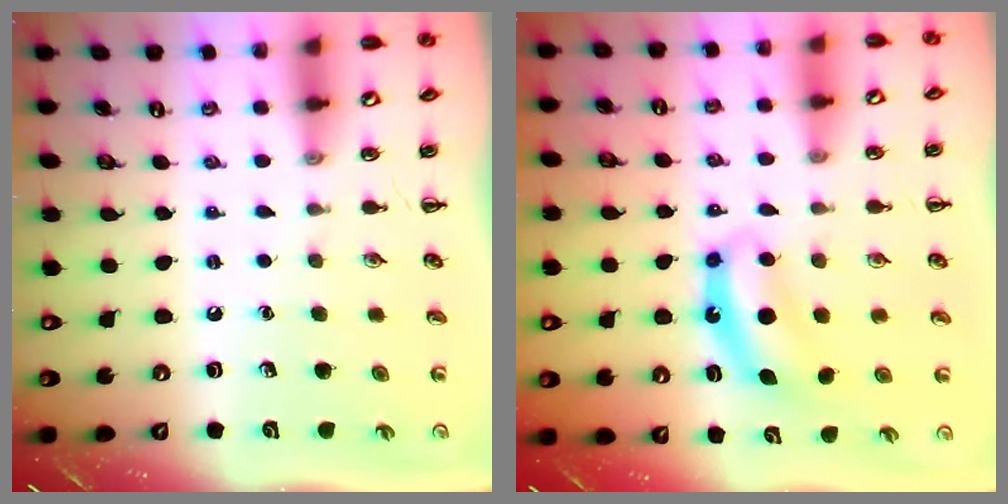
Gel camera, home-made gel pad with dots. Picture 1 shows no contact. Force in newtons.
{"total": 7.1, "press": 7.1, "slide": 0.6}